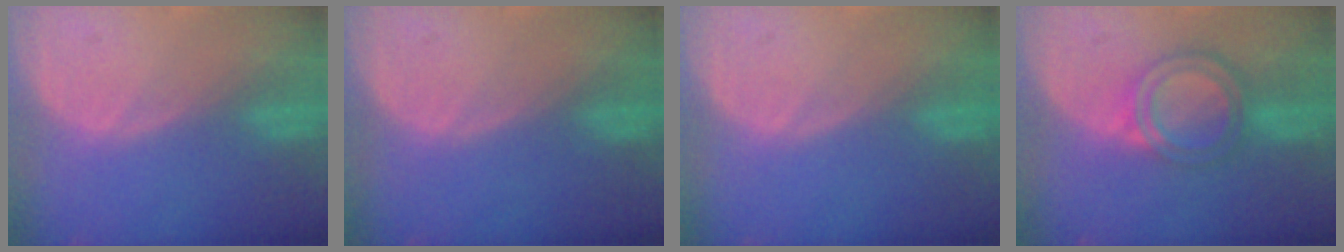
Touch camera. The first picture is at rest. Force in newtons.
{"total": 0.0}
{"total": 0.0}
{"total": 6.1, "press": 5.3, "slide": 3.0}